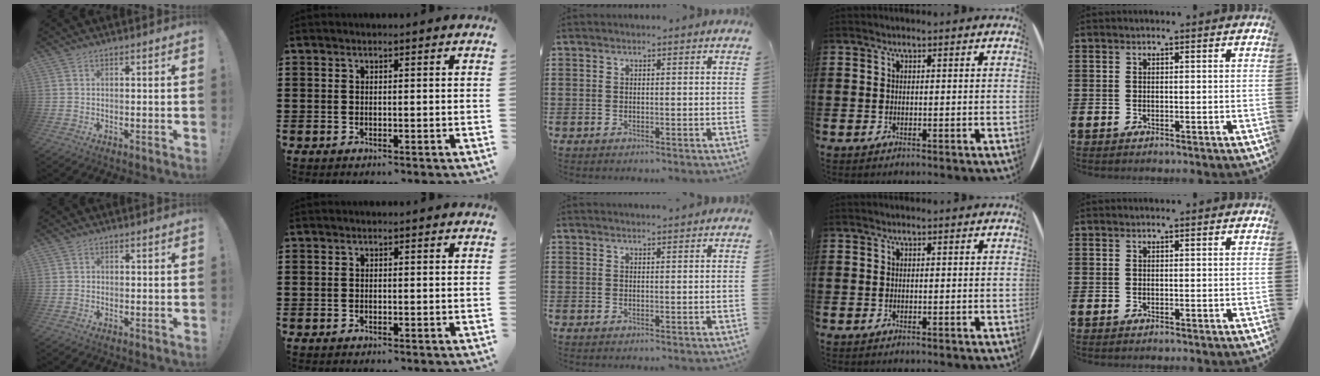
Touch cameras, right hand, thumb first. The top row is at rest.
{"thumb": {"total": 0.9, "force": [-0.5, 0.6, 0.2], "torque": [-0.006, 0.004, -0.010]}, "middle": {"total": 1.2, "force": [1.1, -0.1, 0.2], "torque": [0.002, -0.005, 0.020]}}